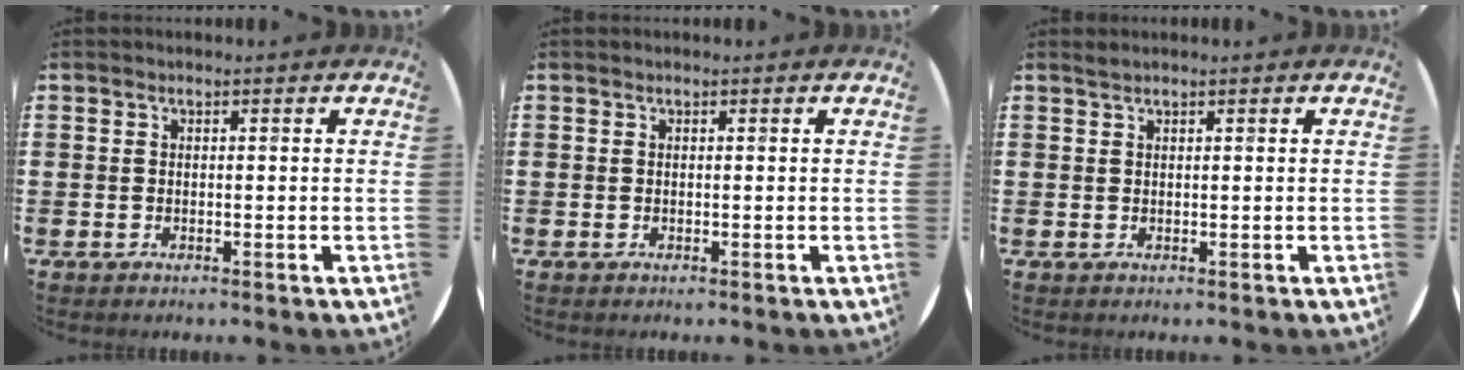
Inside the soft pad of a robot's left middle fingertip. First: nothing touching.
{"total": 0.0}
{"total": 0.5, "force": [0.5, -0.1, 0.1], "torque": [-0.001, 0.000, 0.010]}